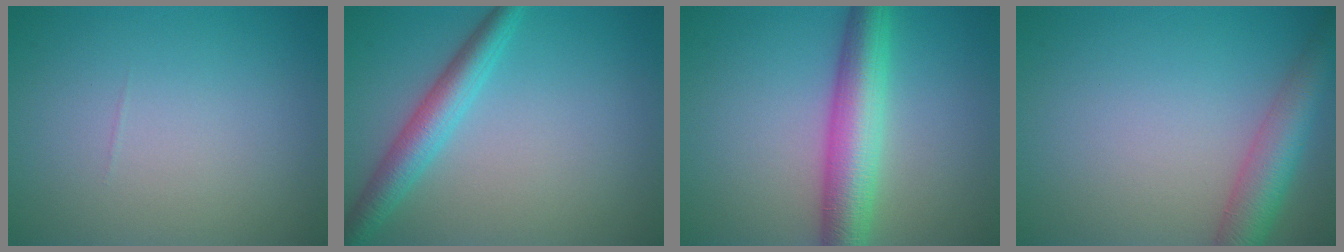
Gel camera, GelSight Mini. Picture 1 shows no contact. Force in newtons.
{"total": 3.8, "press": 3.8, "slide": 0.1}
{"total": 6.3, "press": 6.3, "slide": 0.1}
{"total": 5.0, "press": 5.0, "slide": 0.2}